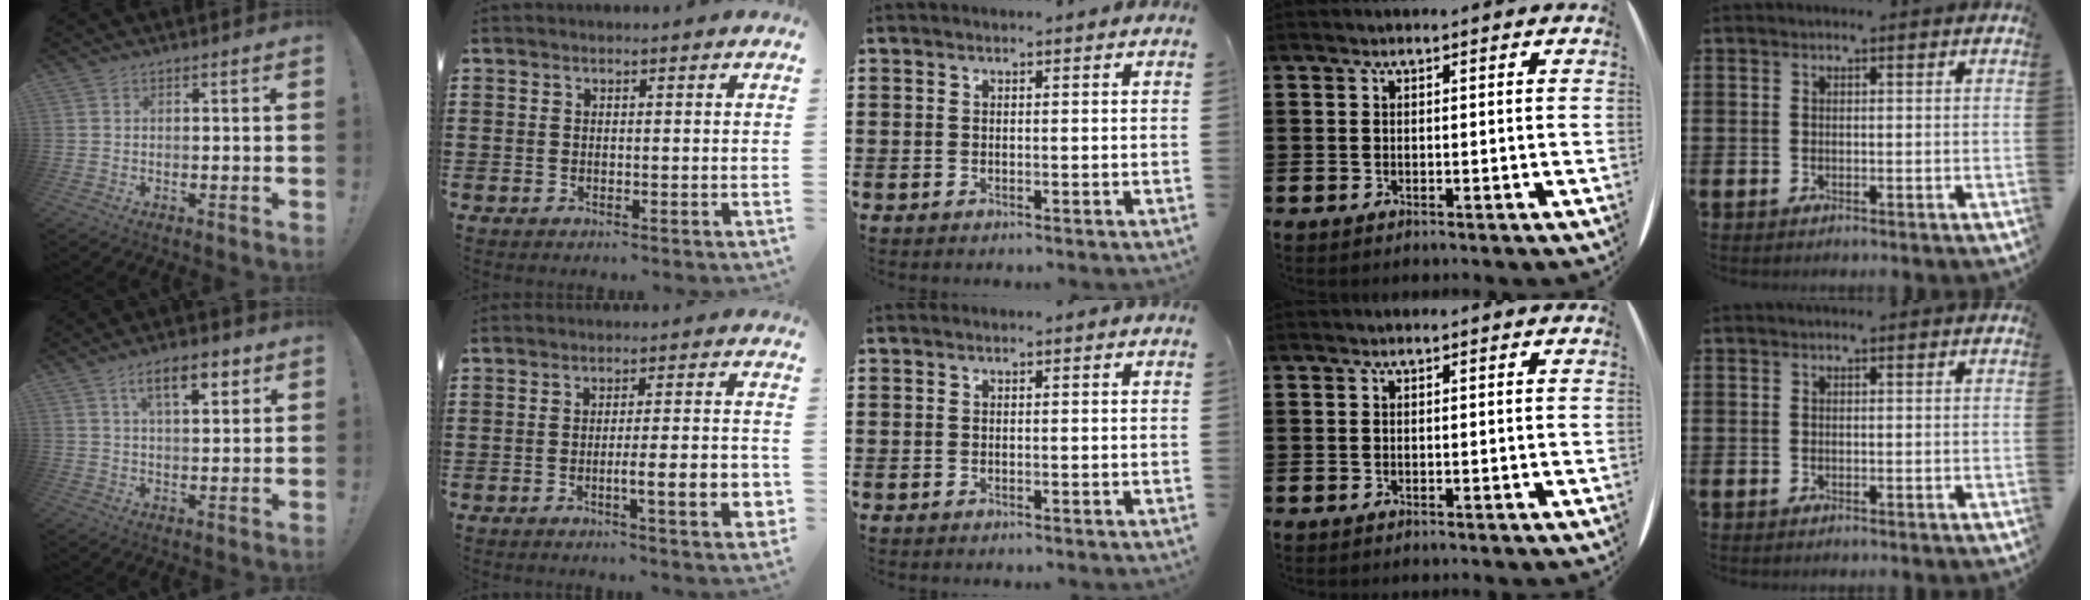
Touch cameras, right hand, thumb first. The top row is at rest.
{"thumb": {"total": 10.0, "force": [4.8, 3.8, 7.8], "torque": [-0.109, -0.011, 0.077]}, "index": {"total": 7.3, "force": [-2.2, 0.8, 6.9], "torque": [-0.100, -0.011, -0.037]}}